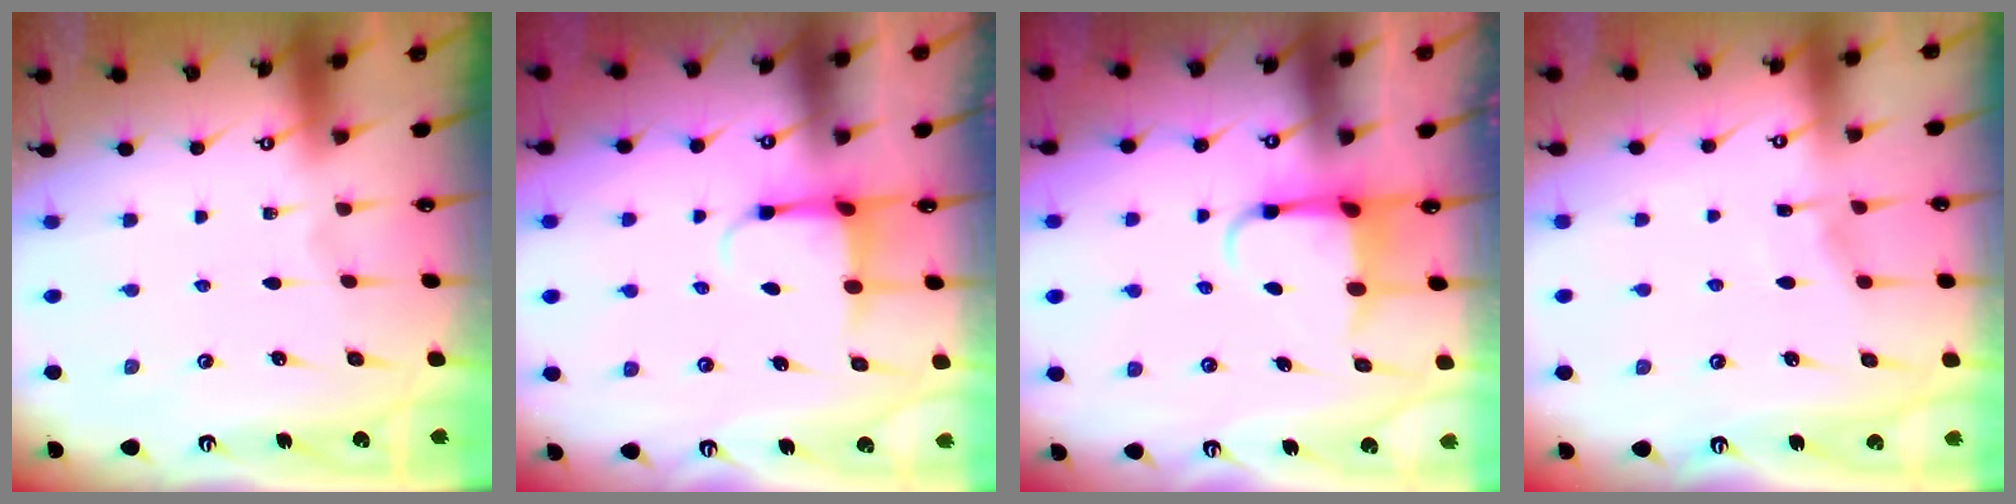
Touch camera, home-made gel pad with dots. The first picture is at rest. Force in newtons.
{"total": 3.8, "press": 3.6, "slide": 1.2}
{"total": 3.8, "press": 3.7, "slide": 0.7}
{"total": 4.7, "press": 4.7, "slide": 0.6}